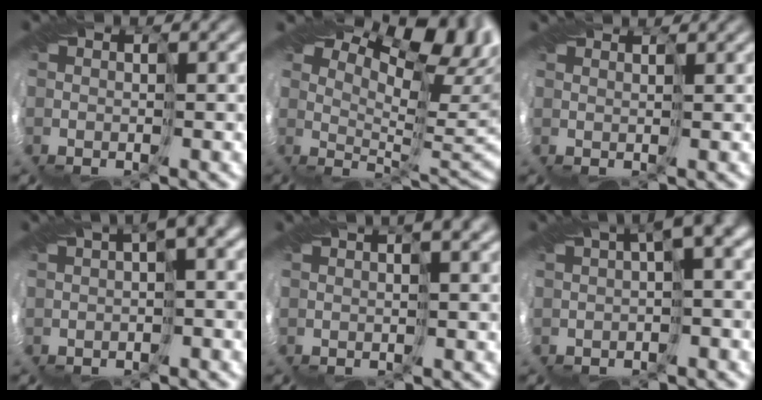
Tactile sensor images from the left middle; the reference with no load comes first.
{"total": 12.6, "force": [6.8, 5.4, 9.1], "torque": [-0.130, 0.025, 0.096]}
{"total": 2.7, "force": [2.5, 0.4, 1.0], "torque": [-0.013, 0.009, 0.022]}
{"total": 5.0, "force": [1.3, 1.4, 4.6], "torque": [-0.067, 0.017, 0.017]}
{"total": 3.3, "force": [1.8, 0.6, 2.7], "torque": [-0.041, 0.012, 0.019]}
{"total": 5.8, "force": [1.4, 1.7, 5.3], "torque": [-0.075, 0.019, 0.017]}